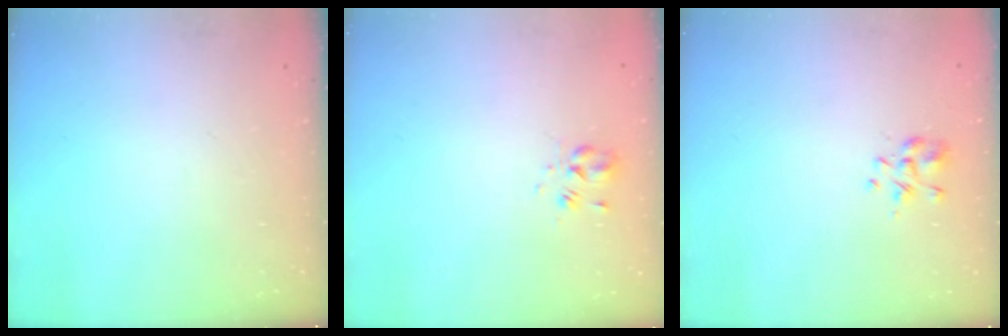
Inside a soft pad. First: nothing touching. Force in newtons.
{"total": 3.8, "press": 3.7, "slide": 1.1}
{"total": 2.5, "press": 2.3, "slide": 0.8}